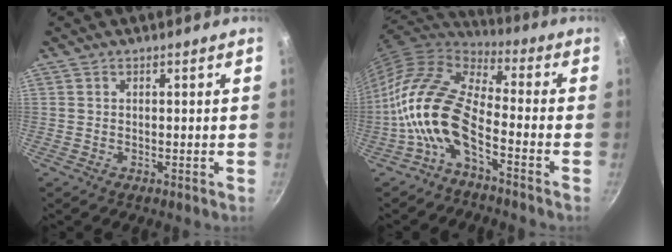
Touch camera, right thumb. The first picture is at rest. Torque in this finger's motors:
{"motor_torque": [0.75, 0.63, 2.21, -0.56, 0.79]}